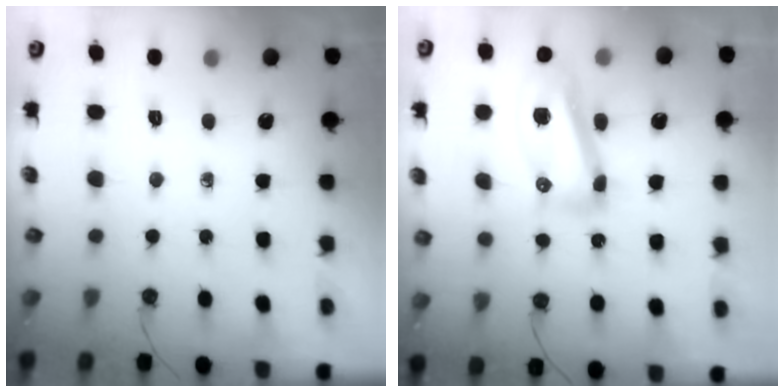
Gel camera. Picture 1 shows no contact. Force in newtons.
{"total": 13.8, "press": 13.7, "slide": 1.4}